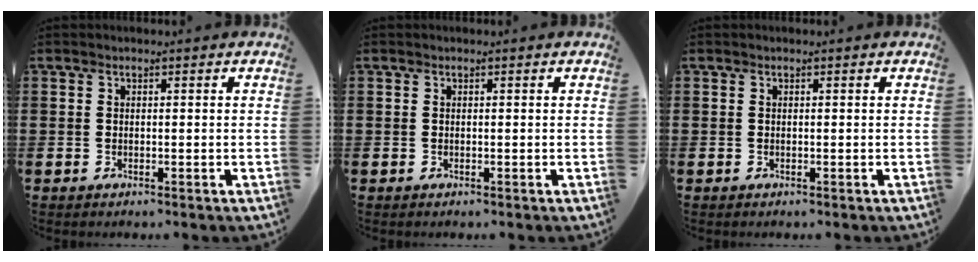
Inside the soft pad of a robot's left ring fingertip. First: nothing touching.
{"total": 0.0}
{"total": 0.0}